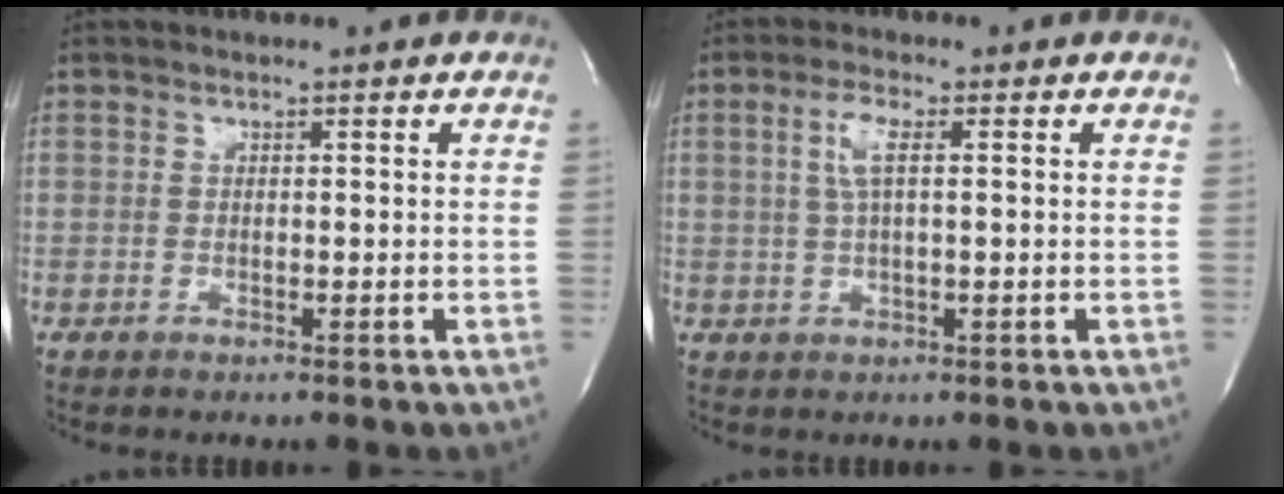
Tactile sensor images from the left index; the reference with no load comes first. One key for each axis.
{"total": 4.0, "fx": 0.9, "fy": 0.9, "fz": 3.8, "tx": -0.080, "ty": 0.006, "tz": 0.018}